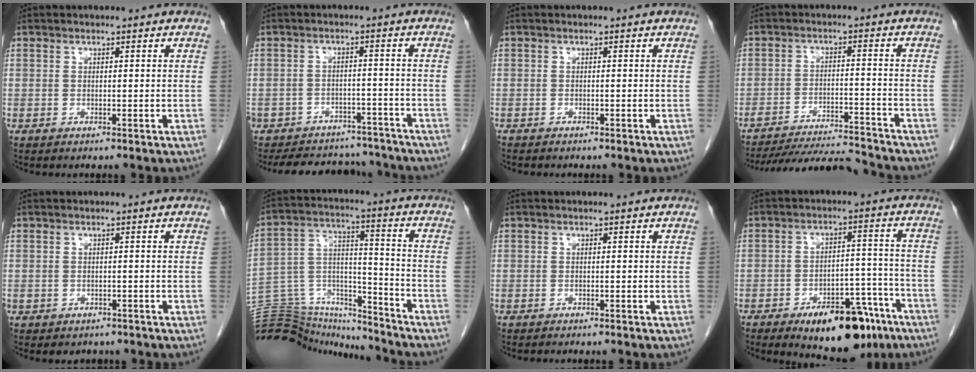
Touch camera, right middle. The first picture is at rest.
{"total": 14.0, "force": [-12.6, 5.0, 3.2], "torque": [-0.047, 0.019, -0.158]}
{"total": 1.1, "force": [-0.9, 0.2, 0.4], "torque": [-0.012, -0.003, -0.014]}
{"total": 13.0, "force": [-12.7, 0.2, 3.1], "torque": [-0.048, -0.005, -0.192]}
{"total": 2.2, "force": [-1.6, 1.4, 0.4], "torque": [-0.008, 0.006, -0.018]}
{"total": 22.2, "force": [-21.3, 4.3, 4.7], "torque": [-0.130, 0.027, -0.338]}
{"total": 1.4, "force": [-1.3, 0.2, 0.5], "torque": [-0.009, -0.003, -0.016]}
{"total": 13.9, "force": [-9.1, 5.6, 8.9], "torque": [-0.100, 0.015, -0.130]}